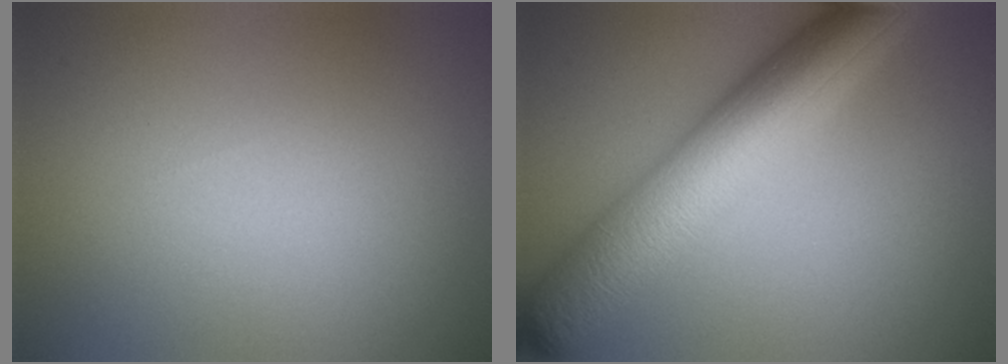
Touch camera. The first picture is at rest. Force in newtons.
{"total": 9.5, "press": 9.5, "slide": 0.1}